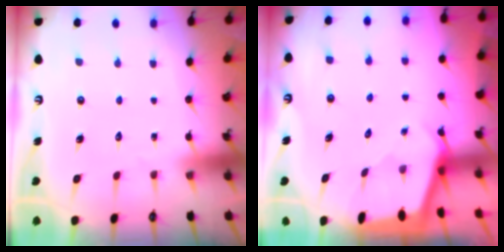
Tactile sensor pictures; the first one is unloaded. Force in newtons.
{"total": 1.7, "press": 1.7, "slide": 0.2}